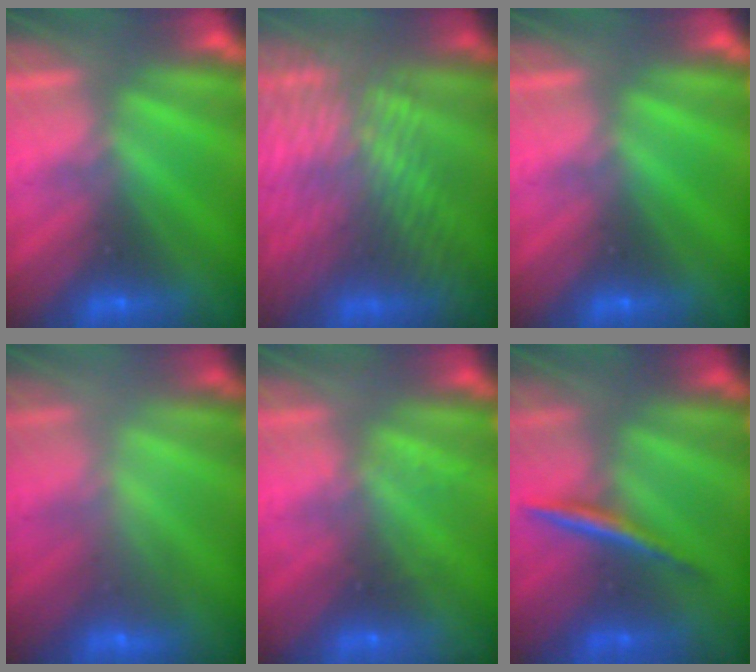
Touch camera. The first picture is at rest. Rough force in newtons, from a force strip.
{"total": 9.6}
{"total": 0.0}
{"total": 2.2}
{"total": 2.2}
{"total": 1.7}